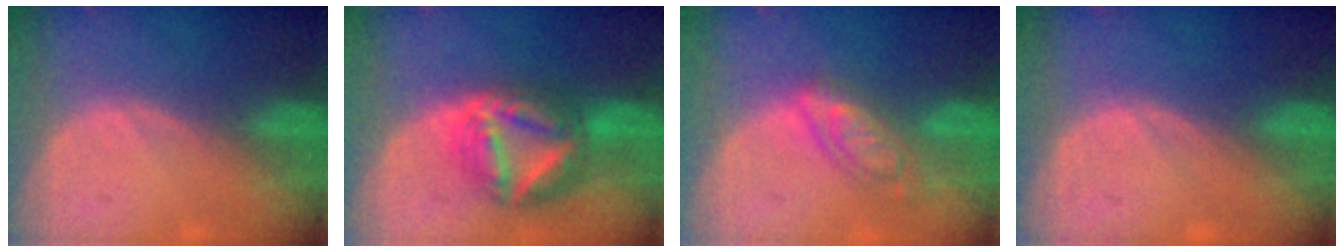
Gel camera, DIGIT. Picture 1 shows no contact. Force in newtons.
{"total": 9.0, "press": 8.9, "slide": 0.8}
{"total": 6.2, "press": 5.5, "slide": 2.9}
{"total": 0.0}